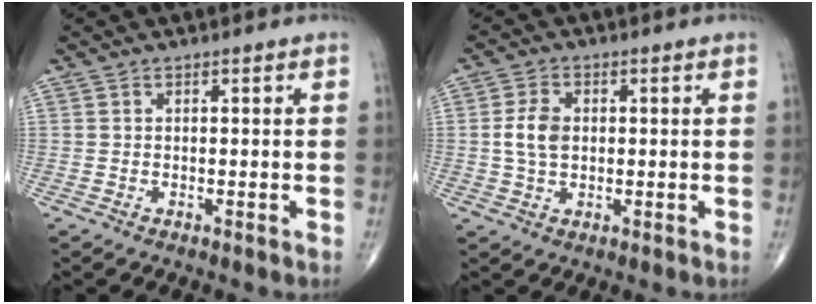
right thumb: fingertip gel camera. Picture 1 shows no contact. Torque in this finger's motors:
{"motor_torque": [-0.32, 0.28, 0.46, -0.14, 0.17]}